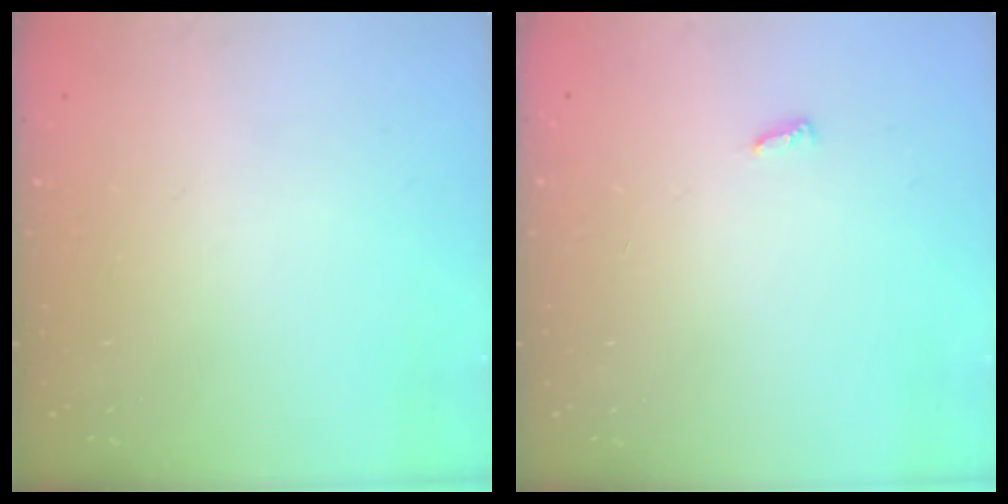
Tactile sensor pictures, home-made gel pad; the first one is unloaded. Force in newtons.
{"total": 2.8, "press": 2.8, "slide": 0.4}